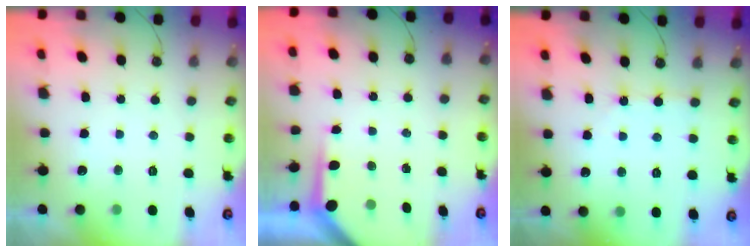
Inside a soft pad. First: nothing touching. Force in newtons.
{"total": 3.9, "press": 3.9, "slide": 0.4}
{"total": 2.5, "press": 2.5, "slide": 0.4}